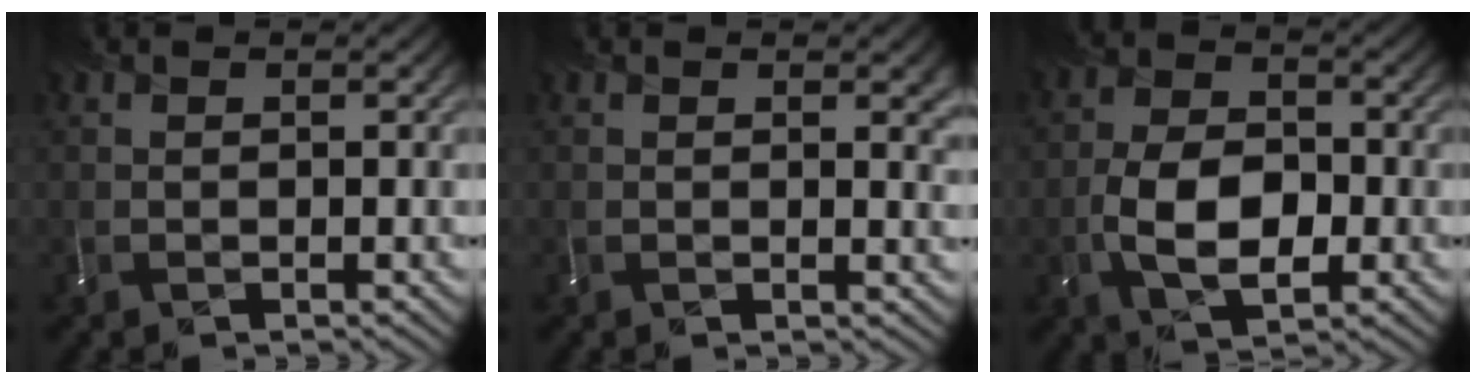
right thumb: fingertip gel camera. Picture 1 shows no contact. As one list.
[{"total": 2.4, "force": [1.2, 0.7, 1.9], "torque": [-0.029, 0.001, 0.021]}, {"total": 7.6, "force": [-2.4, 4.5, 5.6], "torque": [-0.115, -0.007, -0.049]}]